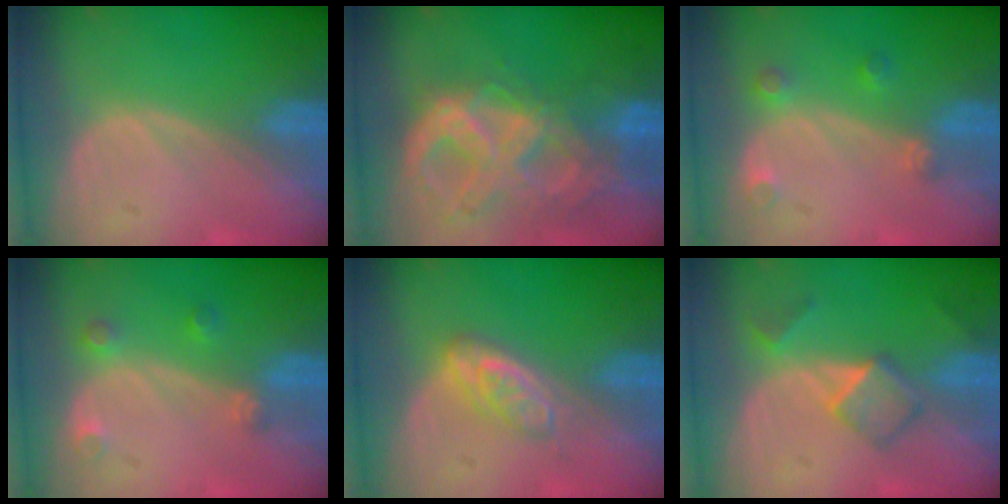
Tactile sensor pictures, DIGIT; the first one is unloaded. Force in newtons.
{"total": 10.8, "press": 9.1, "slide": 5.7}
{"total": 2.6, "press": 2.6, "slide": 0.5}
{"total": 2.6, "press": 2.6, "slide": 0.5}
{"total": 4.9, "press": 4.3, "slide": 2.4}
{"total": 5.3, "press": 4.7, "slide": 2.5}